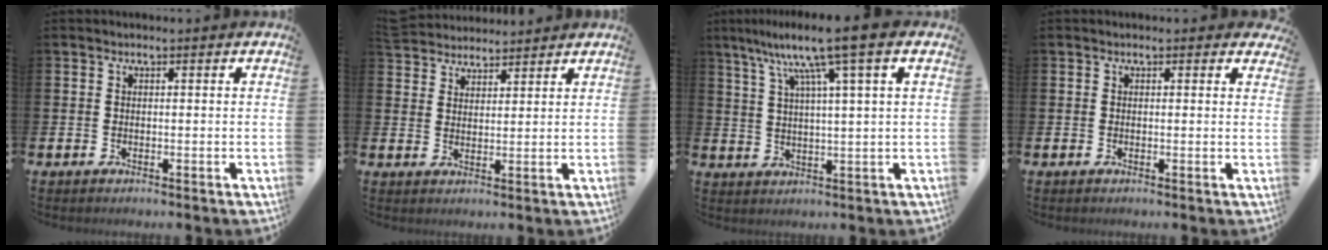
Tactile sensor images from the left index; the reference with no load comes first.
{"total": 4.4, "force": [4.3, 0.9, -0.2], "torque": [-0.018, -0.013, 0.082]}
{"total": 9.3, "force": [5.7, -0.1, 7.4], "torque": [-0.156, -0.014, 0.090]}
{"total": 0.6, "force": [0.4, 0.4, 0.2], "torque": [-0.001, 0.004, 0.006]}